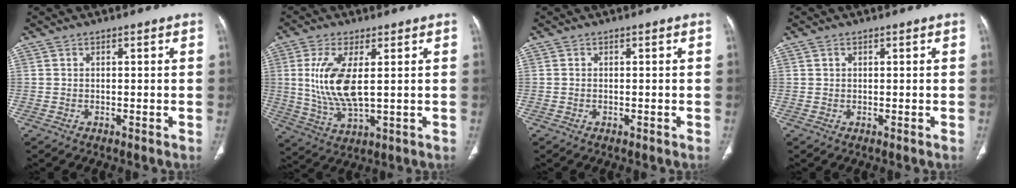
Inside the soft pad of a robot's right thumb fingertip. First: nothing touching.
{"total": 11.2, "force": [1.7, 4.4, 10.1], "torque": [-0.219, -0.019, 0.041]}
{"total": 0.0}
{"total": 0.5, "force": [0.2, 0.4, 0.2], "torque": [0.001, 0.000, 0.004]}